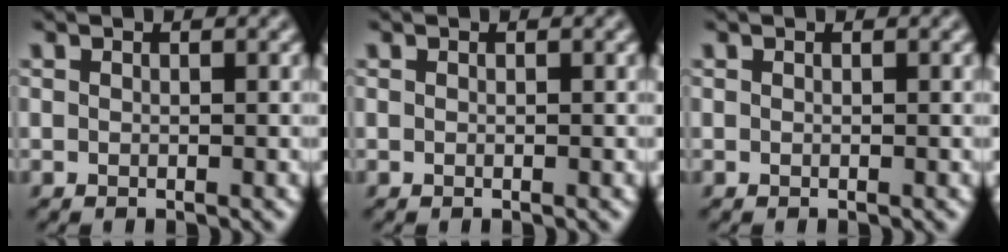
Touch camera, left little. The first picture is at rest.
{"total": 0.0}
{"total": 0.0}